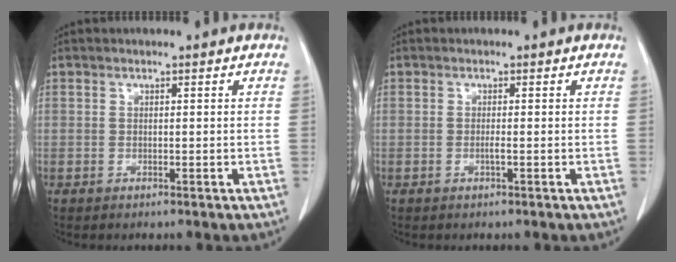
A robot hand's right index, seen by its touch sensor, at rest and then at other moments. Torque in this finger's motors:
{"motor_torque": [0.36, -0.15, 0.14, 0.04]}